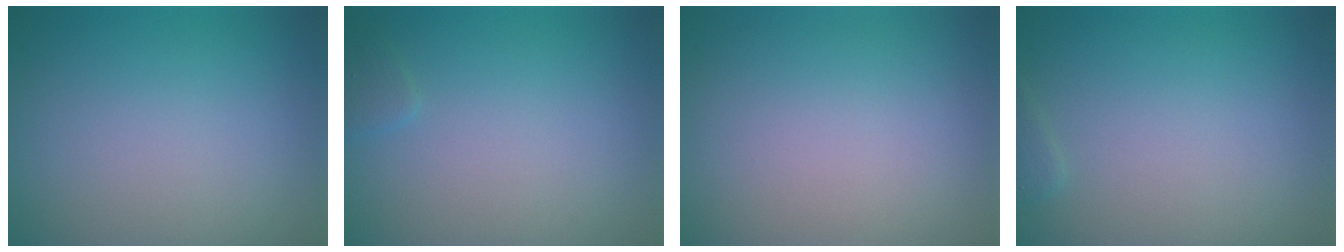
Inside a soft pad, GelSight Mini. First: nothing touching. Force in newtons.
{"total": 0.8, "press": 0.7, "slide": 0.2}
{"total": 0.0}
{"total": 0.6, "press": 0.6, "slide": 0.1}